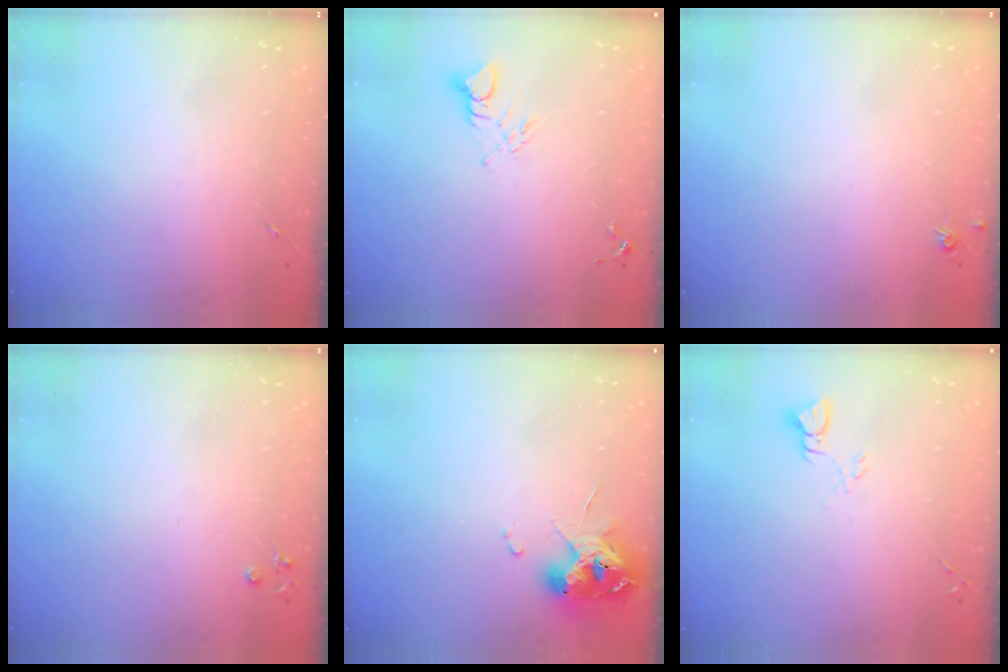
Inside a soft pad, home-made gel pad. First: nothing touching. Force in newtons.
{"total": 4.6, "press": 4.6, "slide": 0.2}
{"total": 4.4, "press": 4.3, "slide": 0.5}
{"total": 3.9, "press": 3.8, "slide": 0.6}
{"total": 10.3, "press": 10.3, "slide": 1.3}
{"total": 2.8, "press": 2.8, "slide": 0.2}